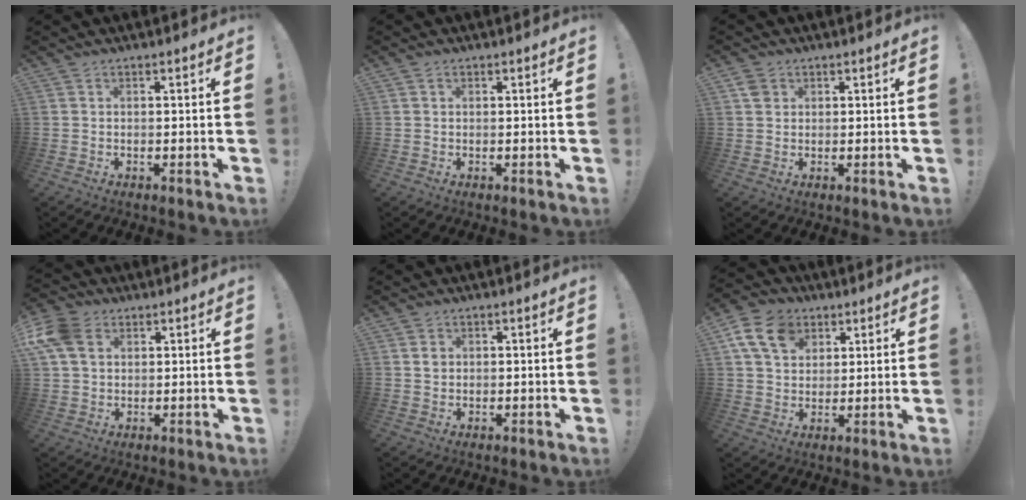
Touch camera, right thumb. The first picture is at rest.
{"total": 0.6, "force": [0.3, 0.5, 0.0], "torque": [0.003, 0.001, 0.004]}
{"total": 2.7, "force": [1.2, 2.3, 0.9], "torque": [-0.013, 0.001, 0.022]}
{"total": 11.2, "force": [3.6, 7.9, 7.1], "torque": [-0.150, -0.002, 0.072]}
{"total": 1.6, "force": [0.7, 1.4, 0.3], "torque": [0.009, -0.002, 0.009]}
{"total": 13.4, "force": [5.9, 10.1, 6.7], "torque": [-0.113, -0.015, 0.119]}